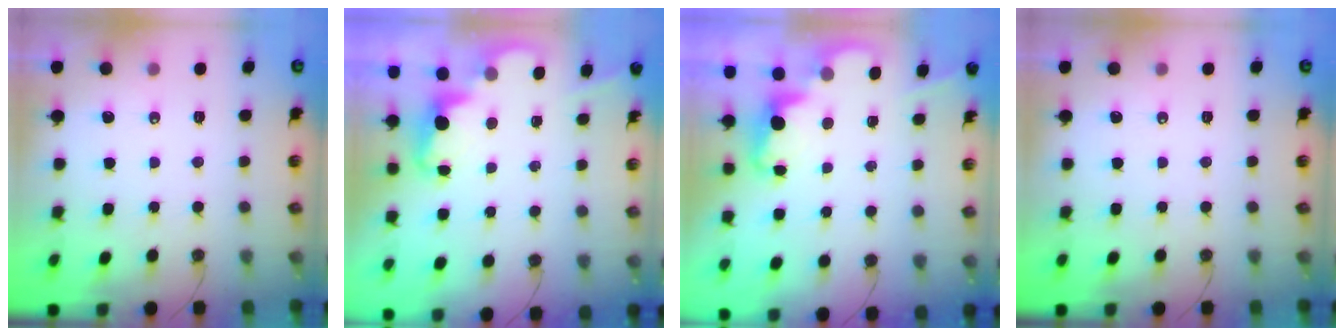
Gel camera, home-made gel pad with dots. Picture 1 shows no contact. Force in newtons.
{"total": 2.3, "press": 2.2, "slide": 0.5}
{"total": 2.4, "press": 2.4, "slide": 0.5}
{"total": 0.0}